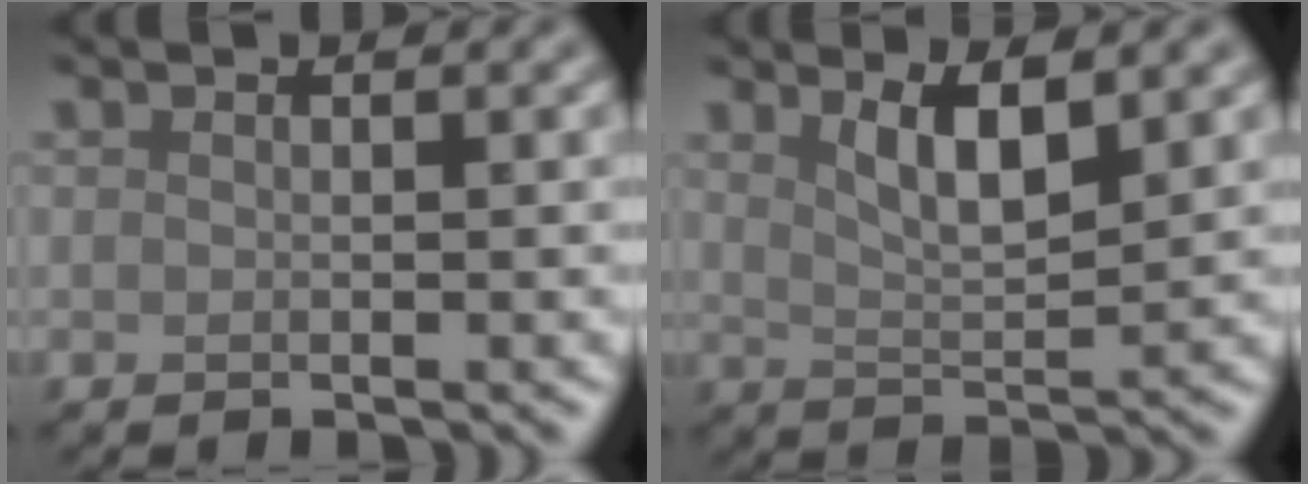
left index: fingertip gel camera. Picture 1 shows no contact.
{"total": 3.6, "force": [1.7, 1.0, 3.0], "torque": [-0.060, -0.006, 0.037]}